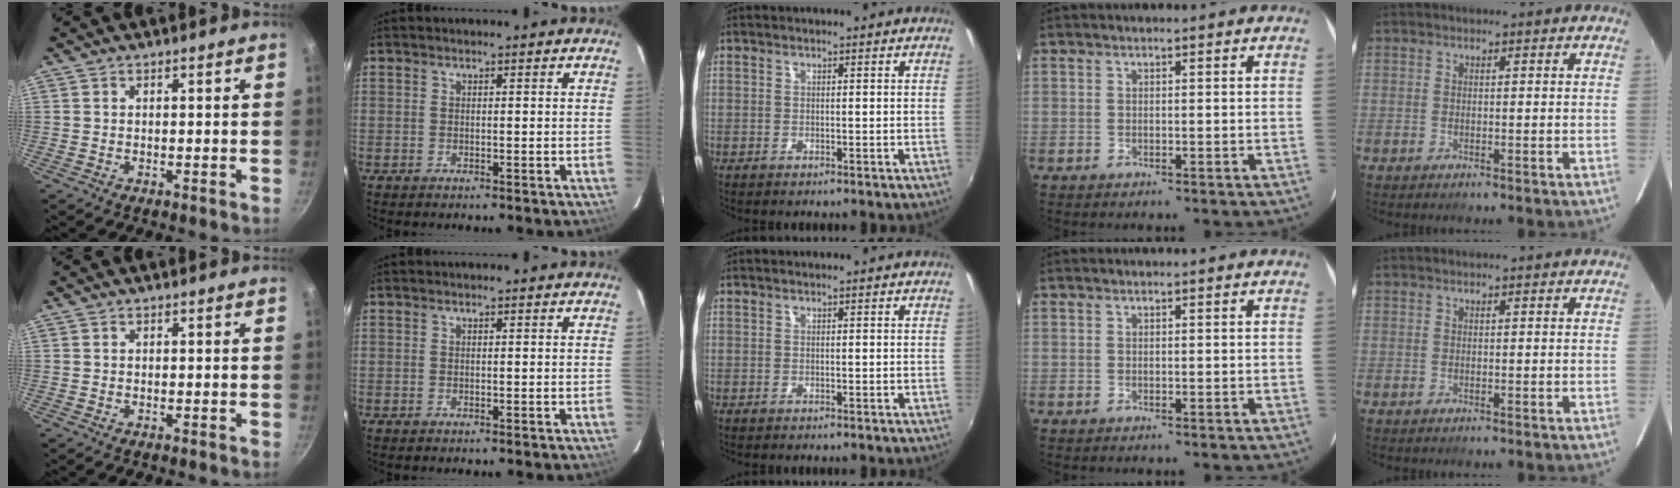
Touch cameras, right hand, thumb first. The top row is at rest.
{}